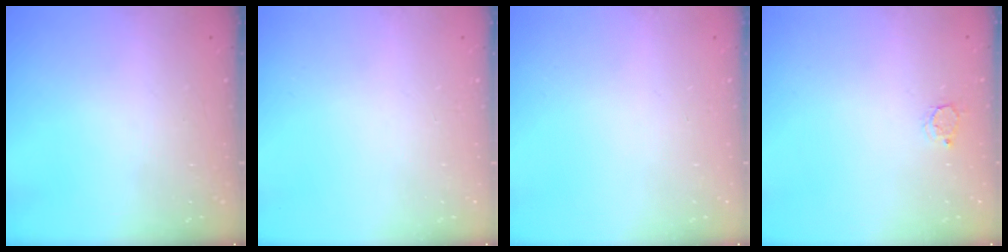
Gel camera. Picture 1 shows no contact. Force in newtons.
{"total": 0.0}
{"total": 0.0}
{"total": 2.7, "press": 2.7, "slide": 0.3}